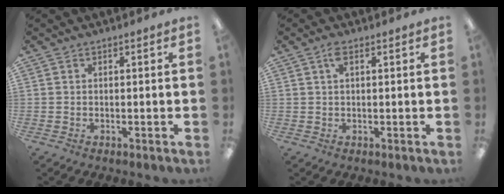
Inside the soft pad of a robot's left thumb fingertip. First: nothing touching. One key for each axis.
{"total": 2.3, "fx": 1.4, "fy": 0.8, "fz": 1.7, "tx": -0.039, "ty": 0.007, "tz": 0.022}